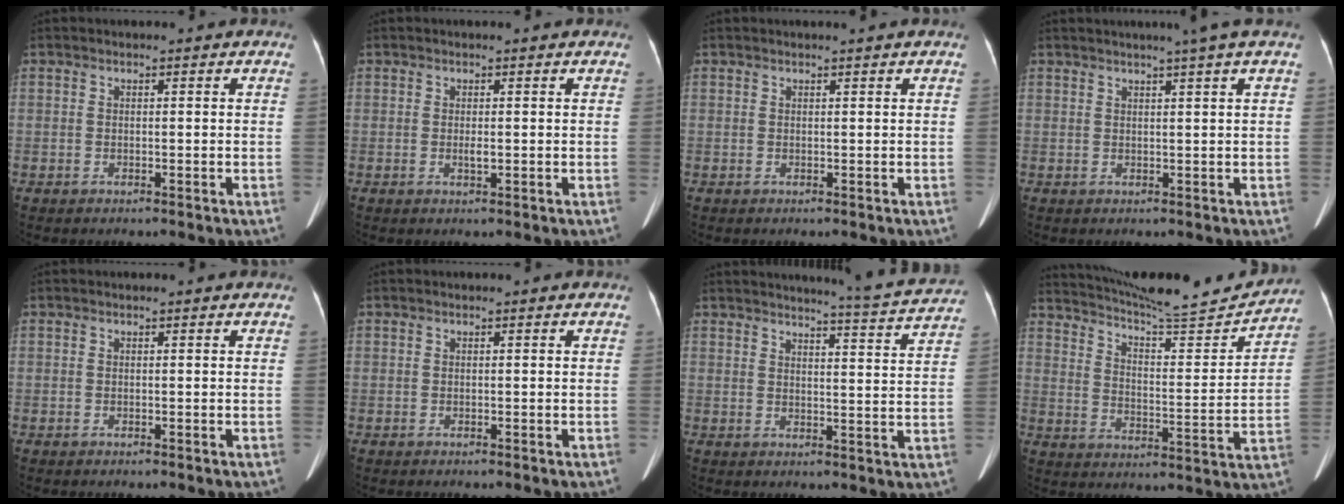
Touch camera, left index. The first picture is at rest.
{"total": 1.0, "force": [0.0, 0.2, 0.9], "torque": [-0.017, -0.001, 0.001]}
{"total": 1.0, "force": [0.9, -0.2, 0.4], "torque": [-0.012, 0.002, 0.019]}
{"total": 3.8, "force": [2.7, -1.1, 2.3], "torque": [-0.032, 0.006, 0.038]}
{"total": 0.0}
{"total": 0.0}
{"total": 10.4, "force": [10.1, -1.0, 2.1], "torque": [-0.042, -0.036, 0.117]}
{"total": 18.0, "force": [17.4, 0.2, 4.9], "torque": [-0.091, -0.041, 0.250]}